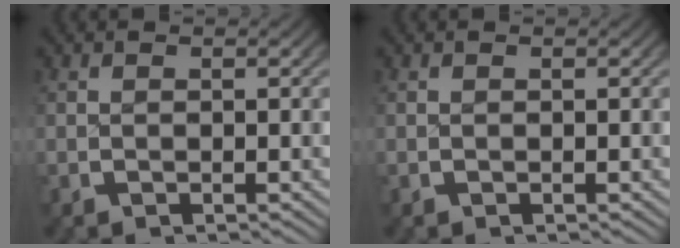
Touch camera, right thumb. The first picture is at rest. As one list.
[{"total": 0.0}]